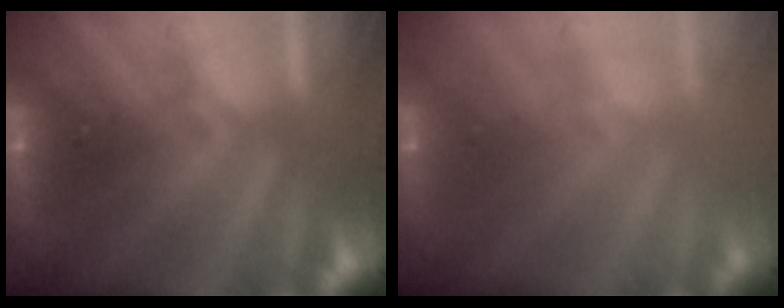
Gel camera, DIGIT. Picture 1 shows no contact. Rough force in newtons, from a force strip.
{"total": 2.8}